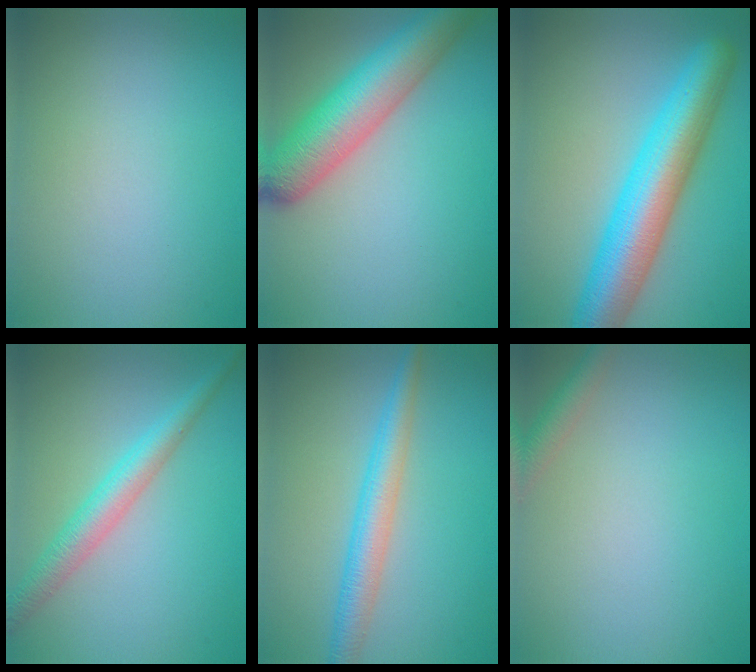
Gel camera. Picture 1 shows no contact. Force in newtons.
{"total": 8.2, "press": 8.2, "slide": 0.3}
{"total": 8.9, "press": 8.9, "slide": 0.3}
{"total": 3.6, "press": 3.6, "slide": 0.1}
{"total": 3.7, "press": 3.7, "slide": 0.1}
{"total": 2.0, "press": 2.0, "slide": 0.1}